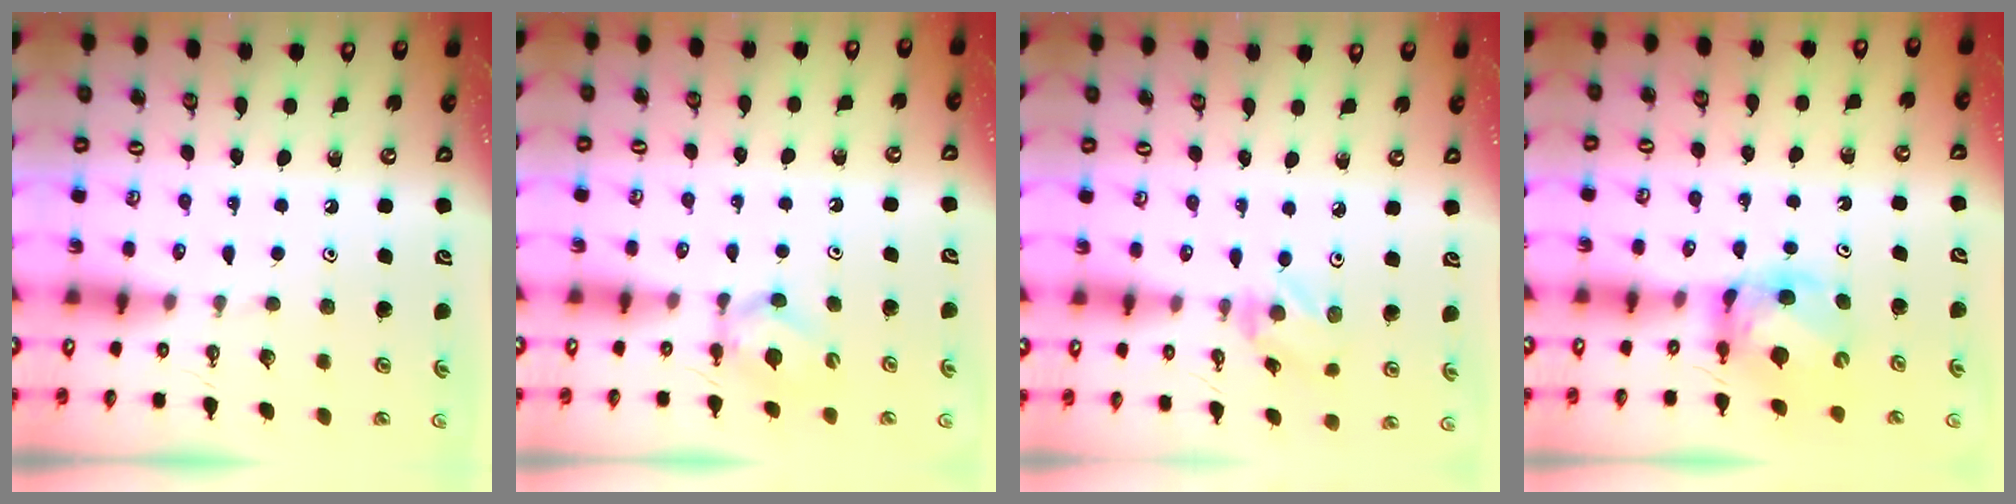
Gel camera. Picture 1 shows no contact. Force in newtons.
{"total": 4.8, "press": 4.7, "slide": 0.8}
{"total": 2.1, "press": 2.1, "slide": 0.3}
{"total": 6.3, "press": 6.3, "slide": 0.7}